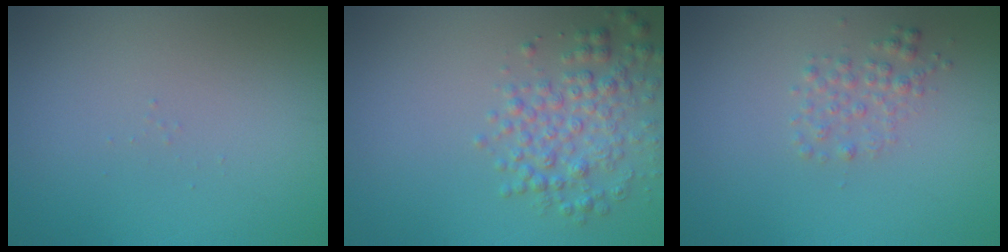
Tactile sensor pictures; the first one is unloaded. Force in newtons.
{"total": 3.7, "press": 3.7, "slide": 0.1}
{"total": 1.6, "press": 1.6, "slide": 0.0}